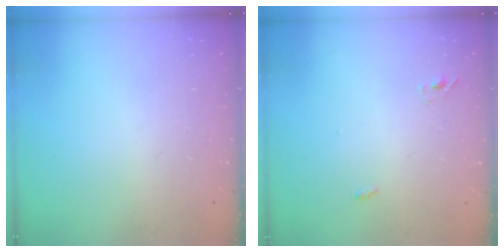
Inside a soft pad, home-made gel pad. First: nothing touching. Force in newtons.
{"total": 2.9, "press": 2.7, "slide": 1.0}